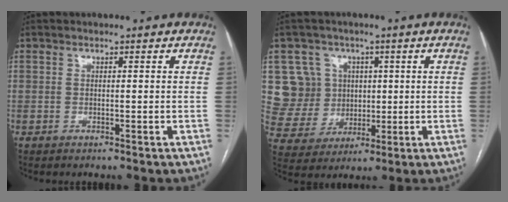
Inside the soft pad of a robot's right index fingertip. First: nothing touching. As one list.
[{"total": 9.2, "force": [2.5, 8.9, 1.0], "torque": [-0.035, 0.030, 0.060]}]